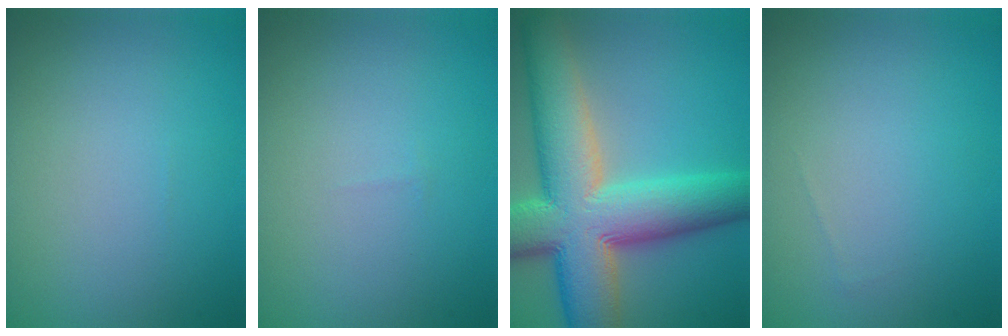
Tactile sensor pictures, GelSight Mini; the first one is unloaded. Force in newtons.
{"total": 0.0}
{"total": 13.6, "press": 13.5, "slide": 0.7}
{"total": 0.0}